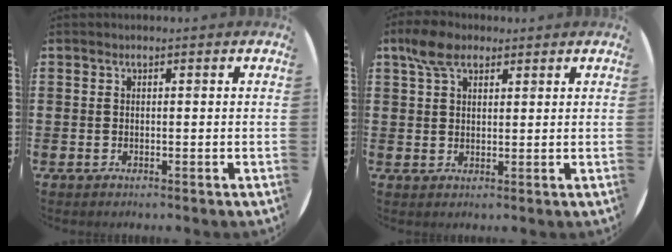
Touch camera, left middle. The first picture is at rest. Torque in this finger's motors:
{"motor_torque": [1.13, -0.86, 0.18, 0.15]}